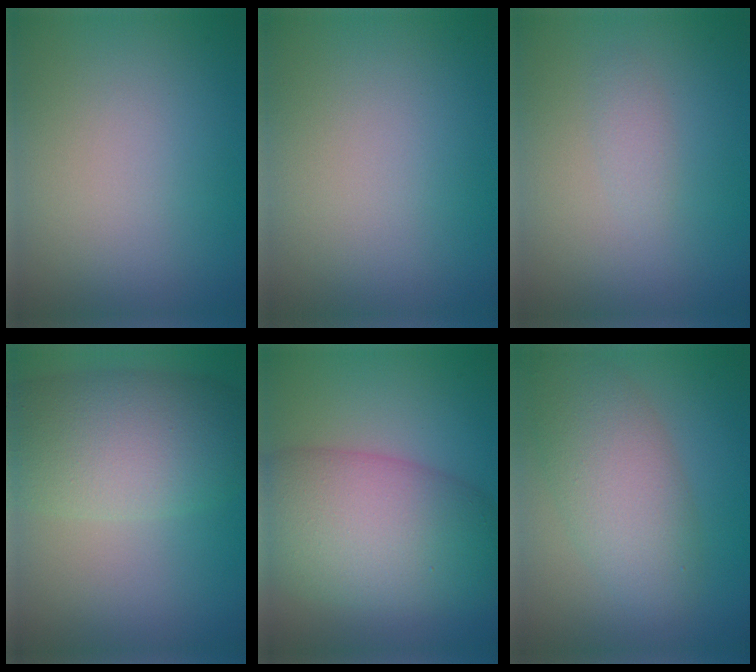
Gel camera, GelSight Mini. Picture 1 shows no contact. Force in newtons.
{"total": 0.0}
{"total": 1.0, "press": 1.0, "slide": 0.0}
{"total": 8.4, "press": 8.4, "slide": 0.3}
{"total": 10.1, "press": 10.1, "slide": 0.5}
{"total": 5.6, "press": 5.6, "slide": 0.3}